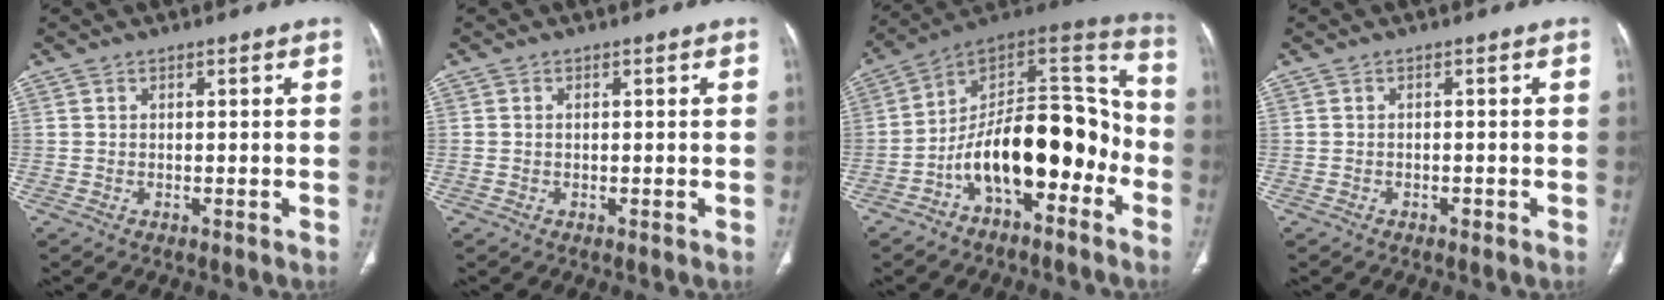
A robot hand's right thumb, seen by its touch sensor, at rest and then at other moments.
{"total": 0.5, "force": [0.0, 0.4, 0.3], "torque": [-0.010, 0.005, 0.003]}
{"total": 20.3, "force": [-7.3, 10.6, 15.7], "torque": [-0.207, 0.099, -0.114]}
{"total": 1.2, "force": [-0.7, 0.6, 0.8], "torque": [-0.014, 0.004, -0.012]}